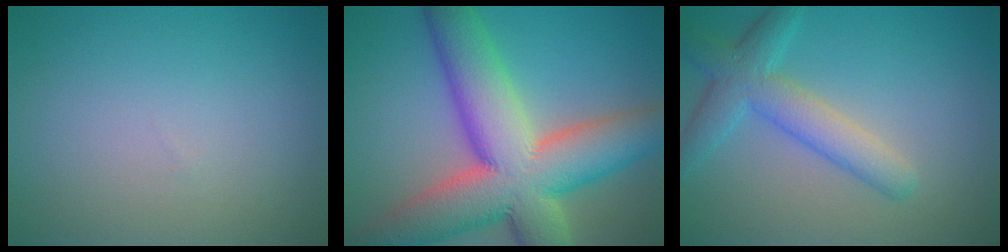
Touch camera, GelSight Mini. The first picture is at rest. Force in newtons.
{"total": 13.9, "press": 13.9, "slide": 1.0}
{"total": 4.6, "press": 4.6, "slide": 0.1}